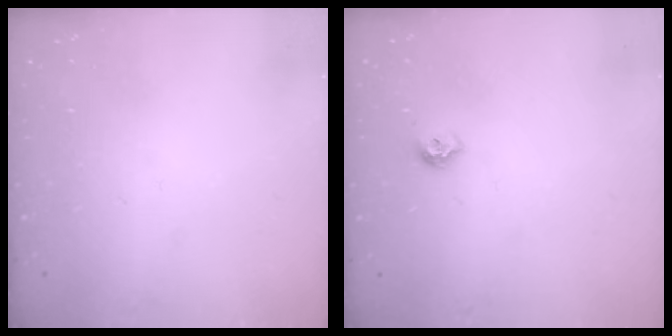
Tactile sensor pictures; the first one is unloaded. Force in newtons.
{"total": 6.4, "press": 6.4, "slide": 0.6}